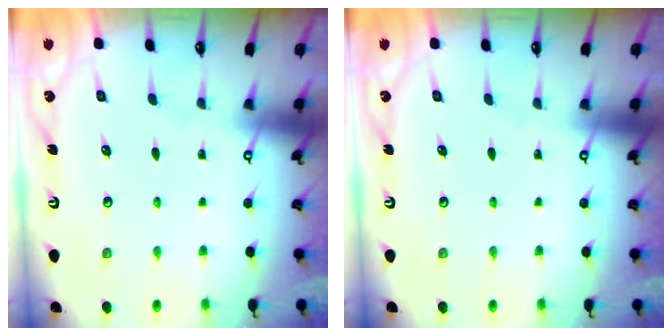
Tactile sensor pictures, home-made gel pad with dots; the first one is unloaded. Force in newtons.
{"total": 0.0}